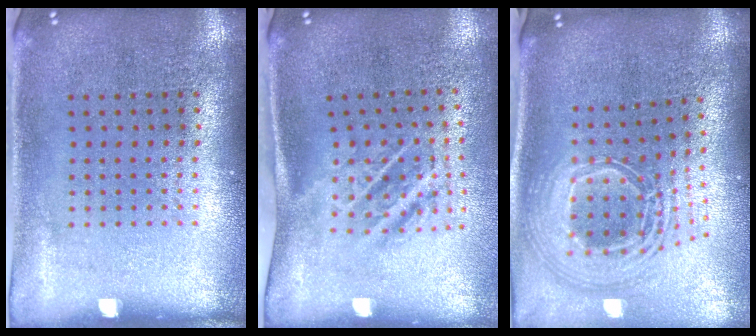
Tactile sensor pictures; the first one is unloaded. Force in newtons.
{"total": 1.8, "press": 1.1, "slide": 1.4}
{"total": 2.6, "press": 1.8, "slide": 1.8}